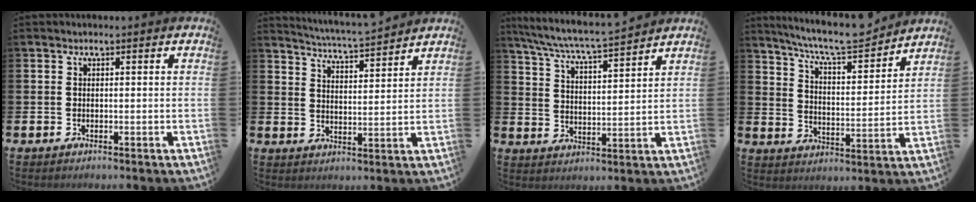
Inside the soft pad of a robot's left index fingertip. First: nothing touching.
{"total": 5.1, "force": [5.1, -0.5, 0.5], "torque": [-0.030, -0.038, 0.088]}
{"total": 6.8, "force": [6.5, -0.2, 2.0], "torque": [-0.064, -0.048, 0.112]}
{"total": 8.8, "force": [8.2, 0.9, 2.9], "torque": [-0.079, -0.056, 0.144]}